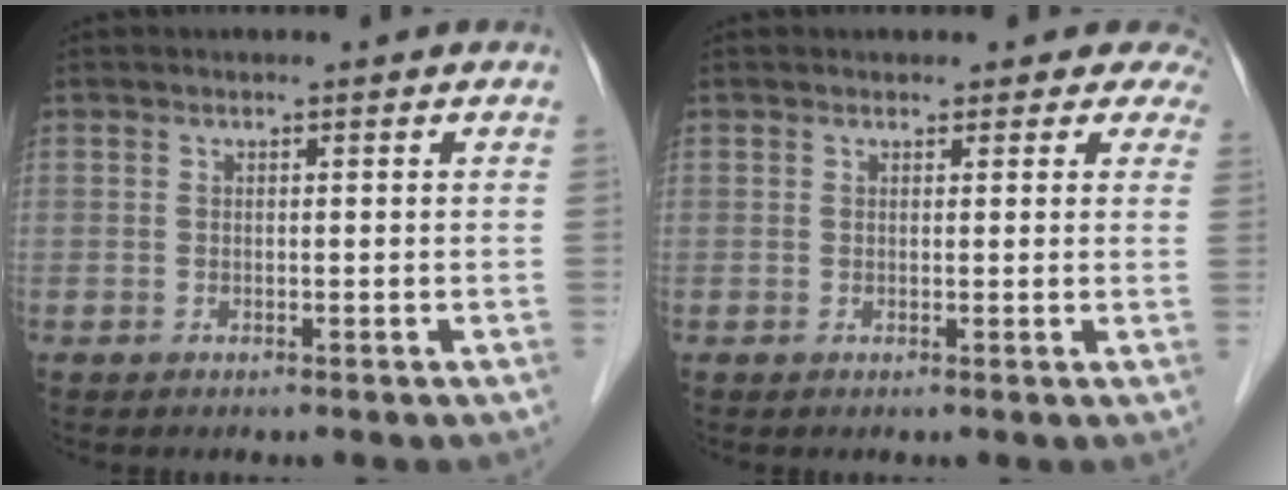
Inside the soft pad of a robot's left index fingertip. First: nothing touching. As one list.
[{"total": 5.1, "force": [4.6, 2.3, -0.1], "torque": [0.035, -0.012, 0.024]}]